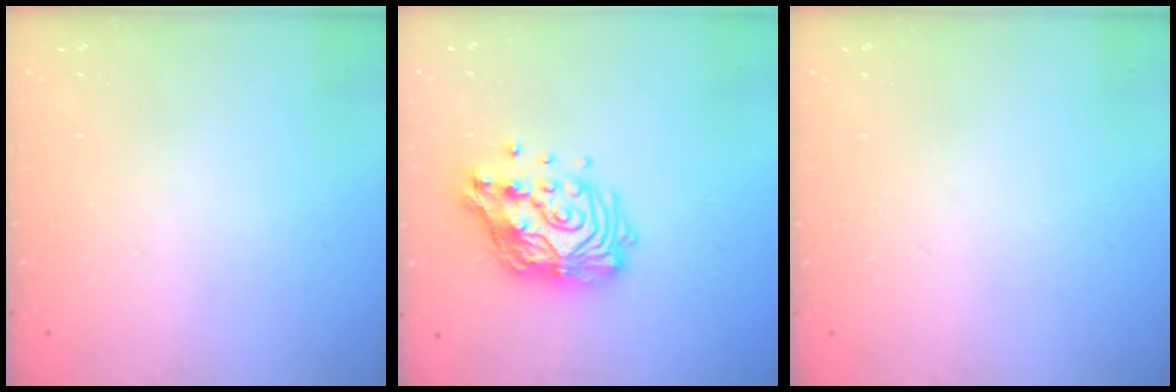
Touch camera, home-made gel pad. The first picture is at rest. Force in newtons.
{"total": 15.3, "press": 15.2, "slide": 1.2}
{"total": 0.0}